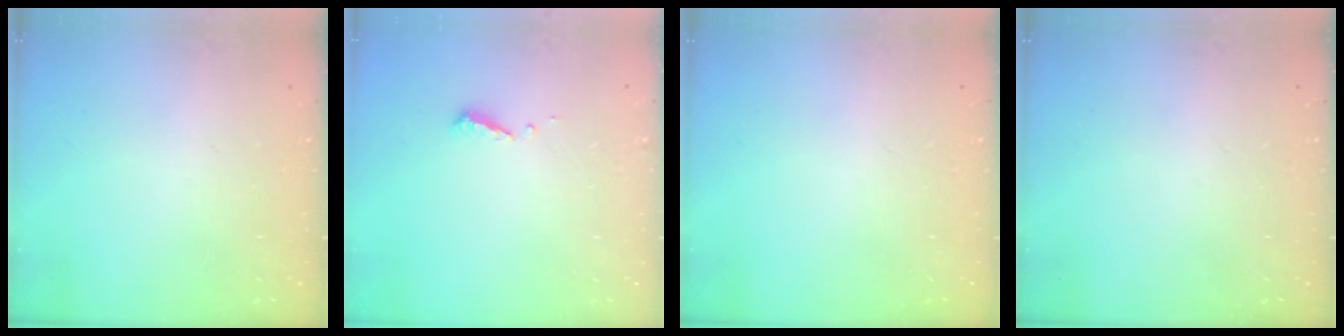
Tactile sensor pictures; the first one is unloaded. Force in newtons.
{"total": 4.2, "press": 4.2, "slide": 0.3}
{"total": 0.0}
{"total": 0.0}